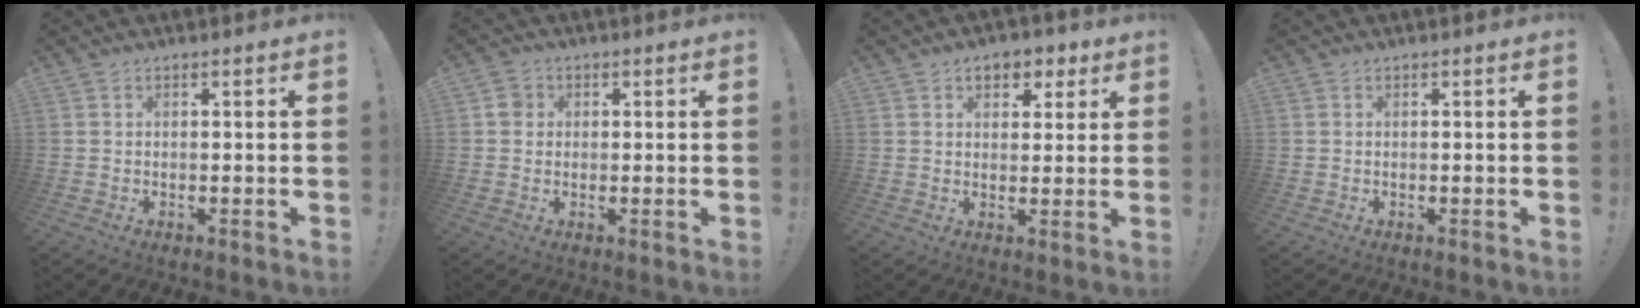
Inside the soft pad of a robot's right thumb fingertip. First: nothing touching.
{"total": 3.4, "force": [0.4, 3.2, 1.2], "torque": [-0.015, 0.009, 0.006]}
{"total": 6.0, "force": [2.9, 4.3, 2.9], "torque": [-0.030, -0.009, 0.051]}
{"total": 0.0}